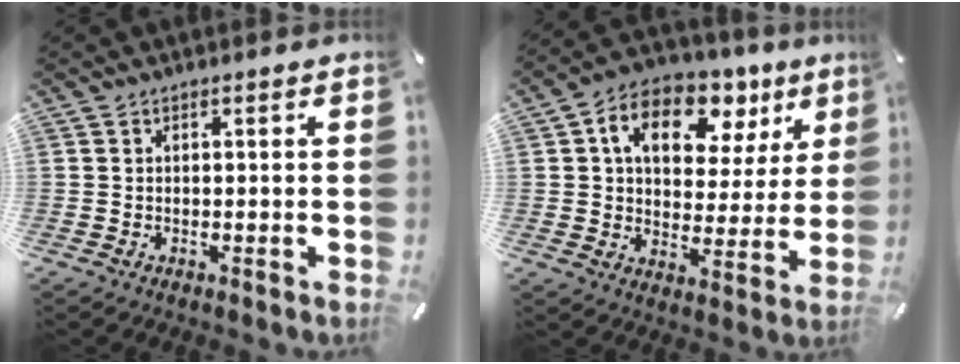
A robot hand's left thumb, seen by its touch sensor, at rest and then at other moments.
{"total": 13.7, "force": [6.4, 9.5, 7.5], "torque": [-0.106, -0.031, 0.111]}